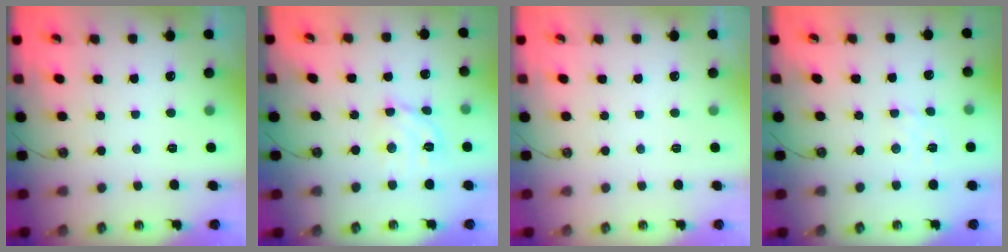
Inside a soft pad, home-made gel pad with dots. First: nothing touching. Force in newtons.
{"total": 10.7, "press": 10.6, "slide": 1.4}
{"total": 0.0}
{"total": 3.2, "press": 3.2, "slide": 0.6}